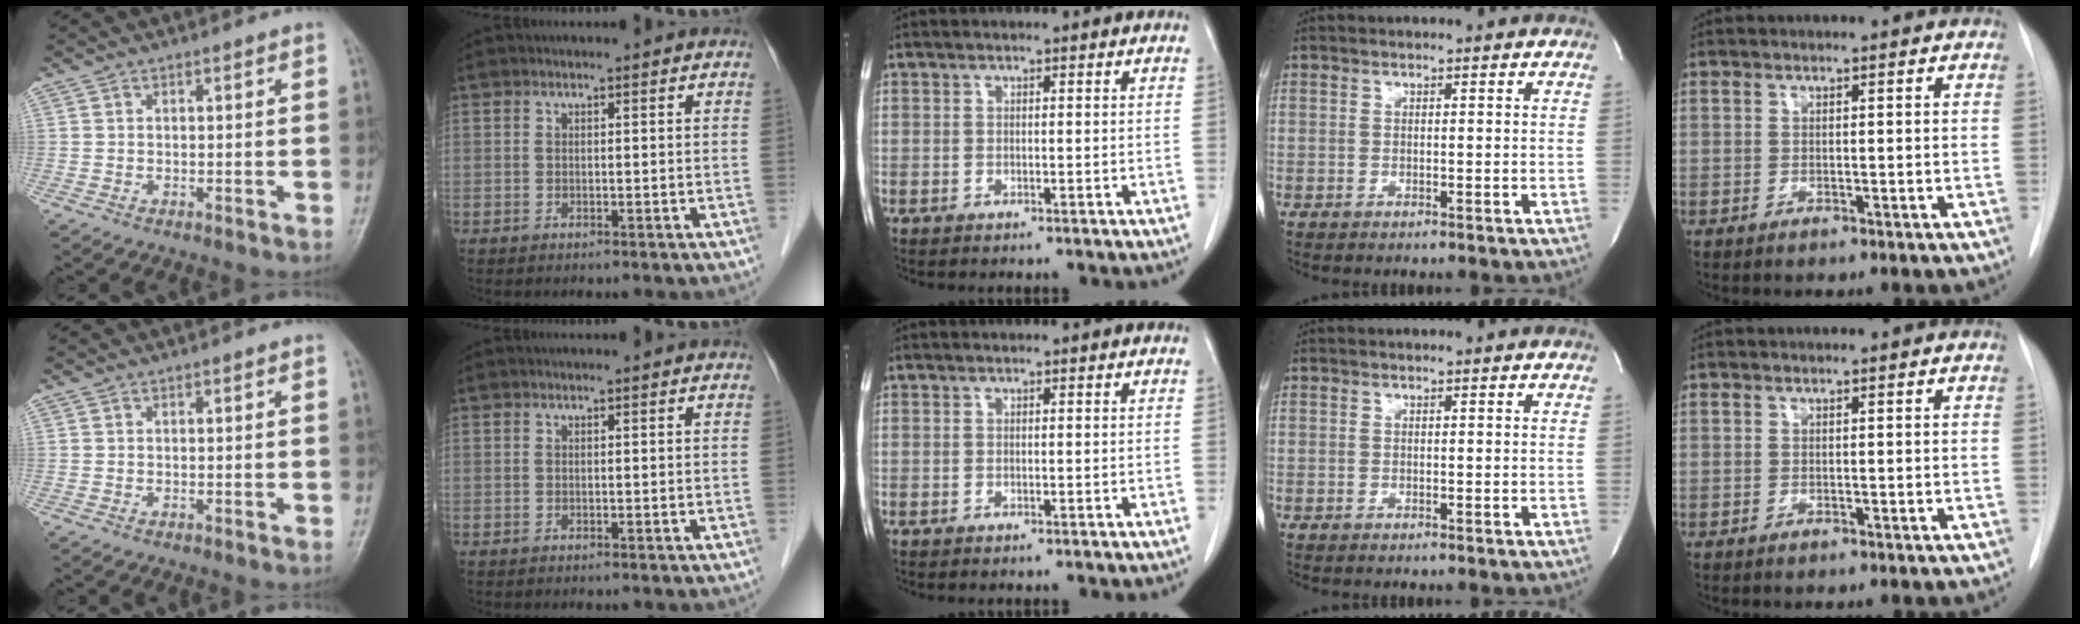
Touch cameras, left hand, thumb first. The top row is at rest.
{}